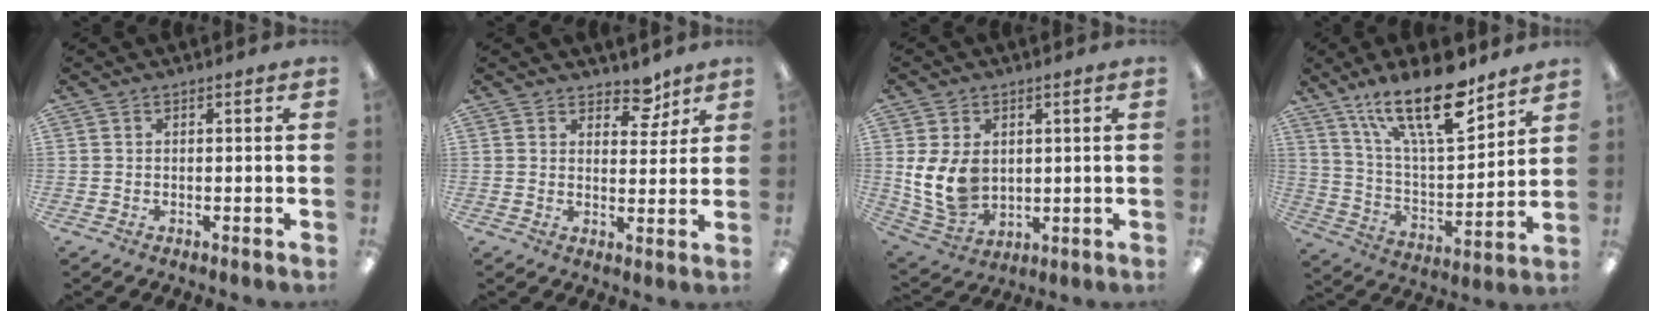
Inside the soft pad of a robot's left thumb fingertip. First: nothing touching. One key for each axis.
{"total": 6.1, "fx": 4.8, "fy": 3.1, "fz": 2.2, "tx": -0.008, "ty": -0.030, "tz": 0.079}
{"total": 11.0, "fx": 1.7, "fy": 8.2, "fz": 7.1, "tx": -0.157, "ty": -0.009, "tz": 0.034}
{"total": 21.4, "fx": 14.6, "fy": 7.3, "fz": 14.0, "tx": -0.236, "ty": -0.085, "tz": 0.247}